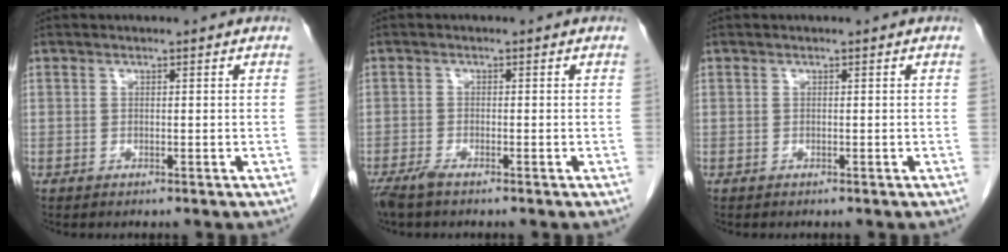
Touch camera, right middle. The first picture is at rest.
{"total": 2.4, "force": [-1.9, 0.3, 1.4], "torque": [-0.032, -0.006, -0.038]}
{"total": 0.0}